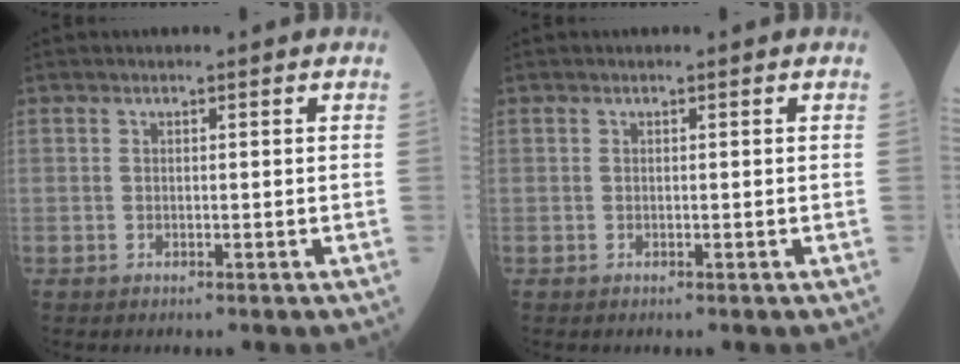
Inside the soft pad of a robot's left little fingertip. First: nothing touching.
{"total": 0.0}